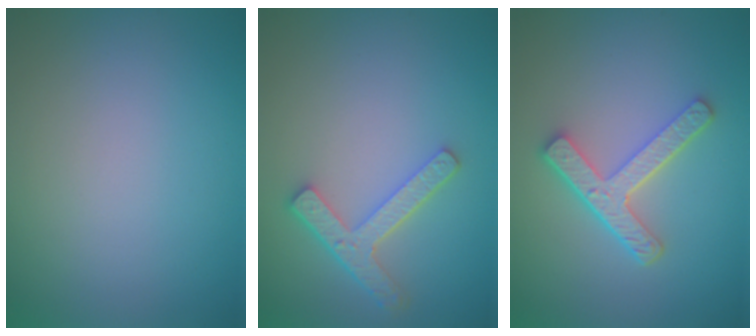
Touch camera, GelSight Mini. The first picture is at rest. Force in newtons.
{"total": 3.9, "press": 3.1, "slide": 2.3}
{"total": 4.4, "press": 3.3, "slide": 3.0}